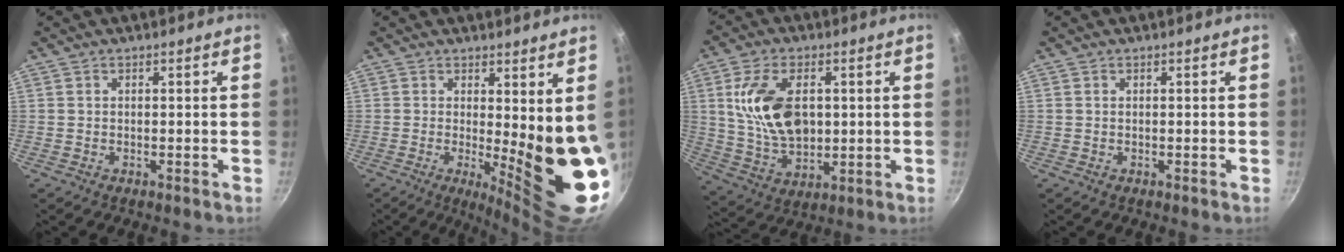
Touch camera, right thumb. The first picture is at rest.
{"total": 11.9, "force": [1.2, 2.9, 11.4], "torque": [-0.124, -0.044, 0.025]}
{"total": 14.6, "force": [2.2, 8.8, 11.4], "torque": [-0.192, -0.013, 0.048]}
{"total": 0.0}